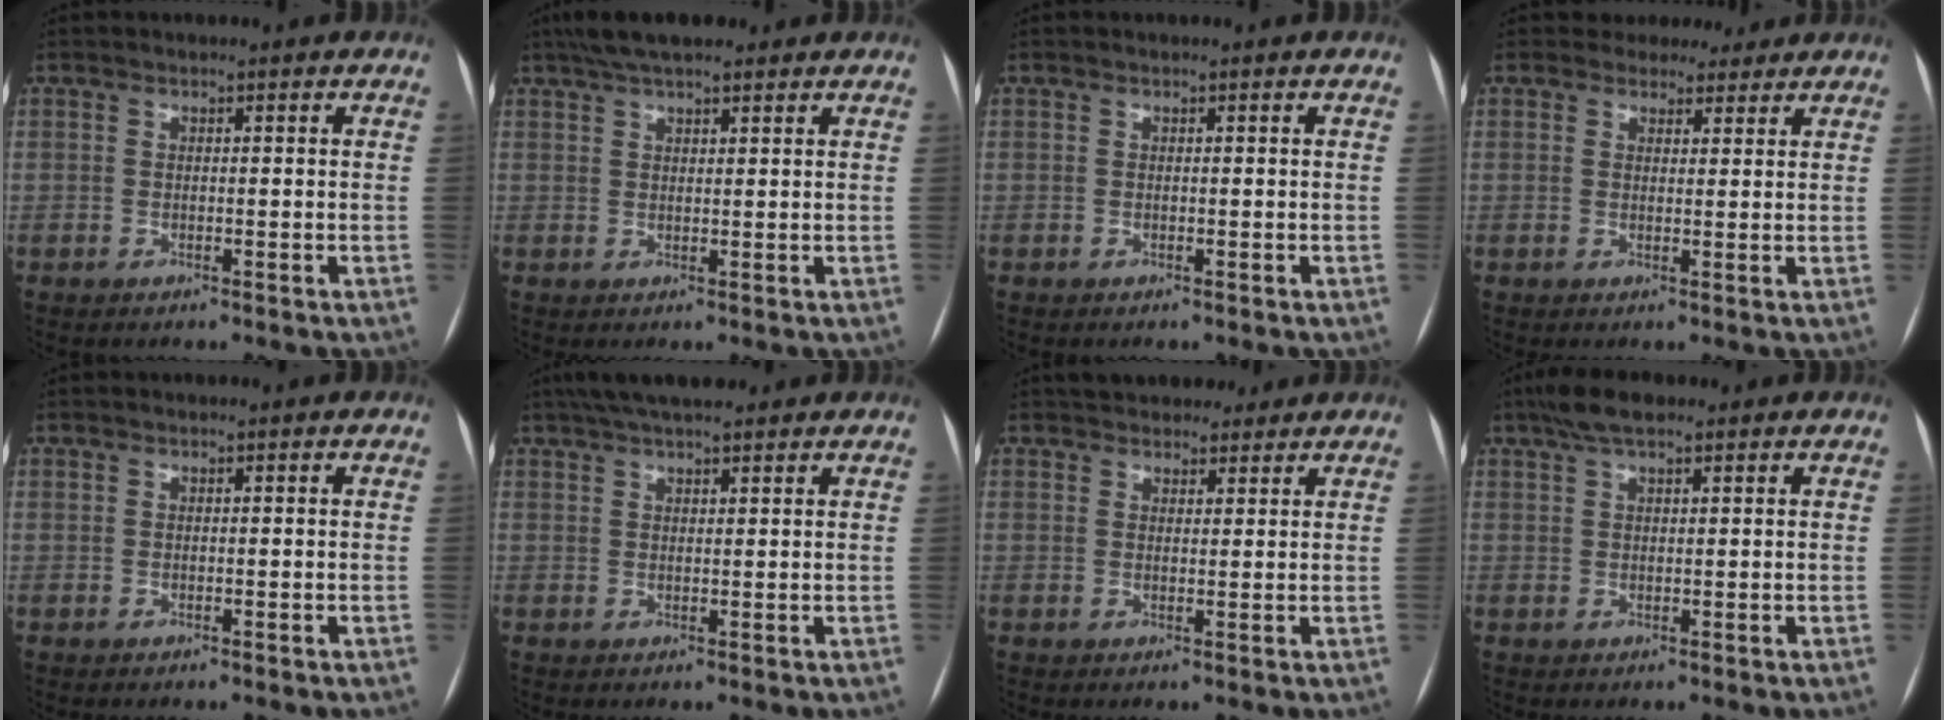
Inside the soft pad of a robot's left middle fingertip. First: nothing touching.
{"total": 7.9, "force": [6.1, 2.0, 4.6], "torque": [-0.073, 0.036, 0.102]}
{"total": 0.0}
{"total": 4.5, "force": [3.9, 2.2, 0.0], "torque": [0.009, 0.006, 0.044]}
{"total": 0.0}
{"total": 8.9, "force": [7.2, 1.9, 4.9], "torque": [-0.074, 0.037, 0.115]}
{"total": 7.9, "force": [6.9, 3.1, 2.1], "torque": [-0.010, 0.018, 0.094]}
{"total": 5.2, "force": [3.7, 1.5, 3.3], "torque": [-0.068, 0.024, 0.065]}